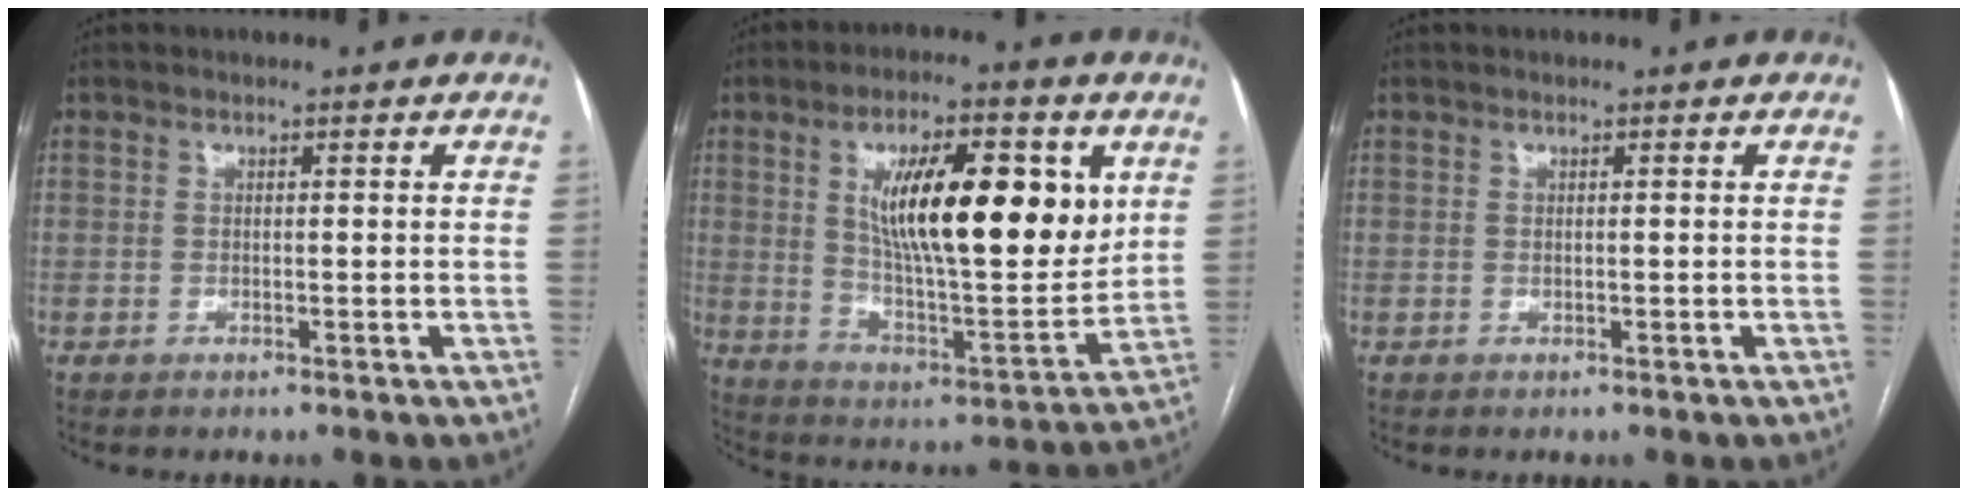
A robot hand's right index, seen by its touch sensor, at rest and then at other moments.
{"total": 20.4, "force": [6.2, 5.5, 18.6], "torque": [-0.302, -0.002, 0.102]}
{"total": 0.0}